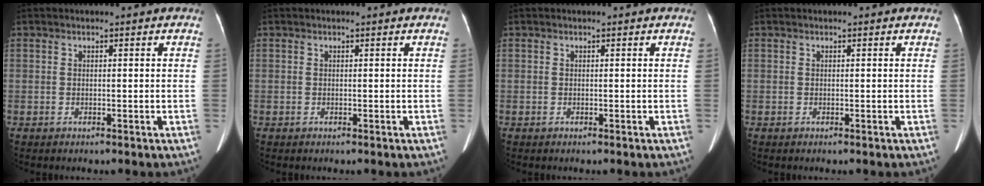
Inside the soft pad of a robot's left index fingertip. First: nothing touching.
{"total": 0.0}
{"total": 0.0}
{"total": 0.0}